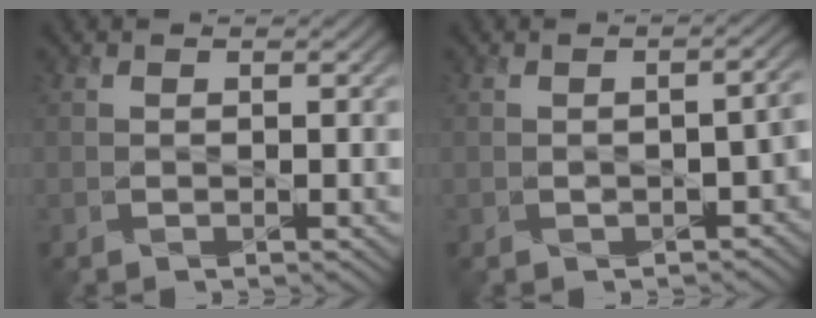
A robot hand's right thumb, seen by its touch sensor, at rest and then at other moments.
{"total": 3.5, "force": [-1.2, 1.8, 2.7], "torque": [-0.030, -0.003, -0.011]}